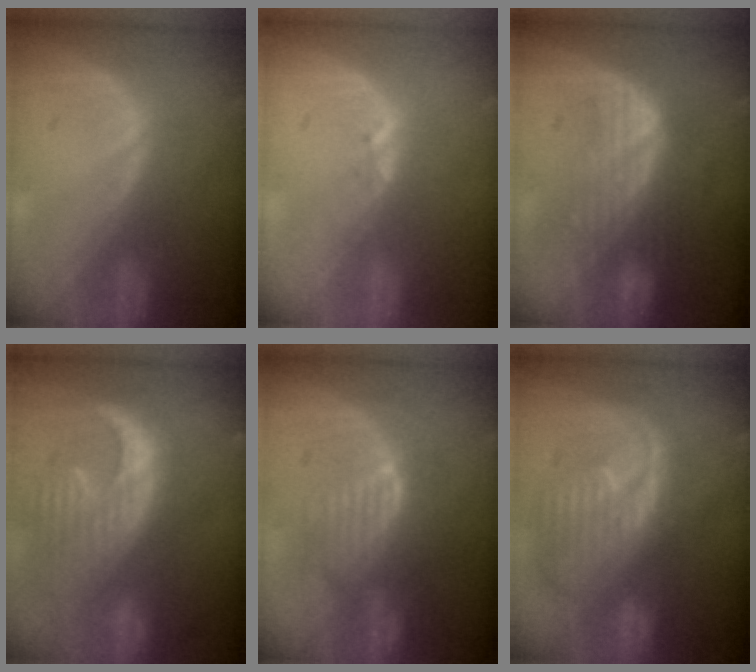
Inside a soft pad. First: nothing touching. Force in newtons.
{"total": 1.4, "press": 1.3, "slide": 0.7}
{"total": 7.3, "press": 7.3, "slide": 0.6}
{"total": 13.5, "press": 11.4, "slide": 7.2}
{"total": 8.0, "press": 8.0, "slide": 0.7}
{"total": 12.5, "press": 10.7, "slide": 6.4}